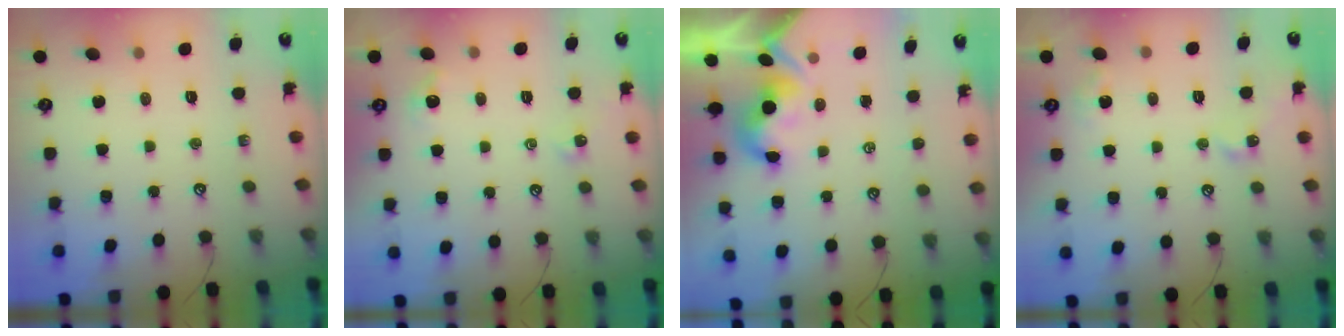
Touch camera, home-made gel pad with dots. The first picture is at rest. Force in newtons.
{"total": 2.7, "press": 2.6, "slide": 0.5}
{"total": 2.2, "press": 2.1, "slide": 0.6}
{"total": 5.5, "press": 5.5, "slide": 0.6}